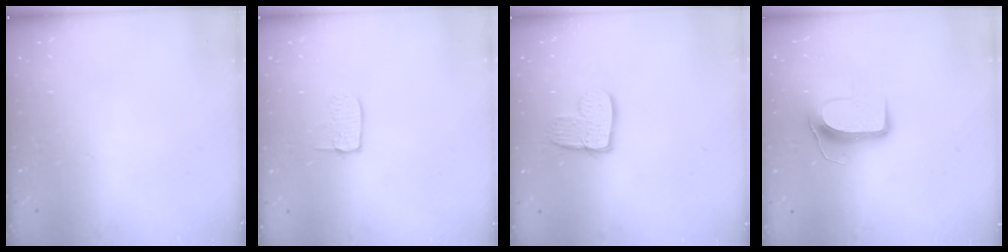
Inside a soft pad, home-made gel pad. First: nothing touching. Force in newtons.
{"total": 5.4, "press": 5.4, "slide": 0.3}
{"total": 8.9, "press": 8.9, "slide": 0.4}
{"total": 8.8, "press": 8.8, "slide": 0.2}